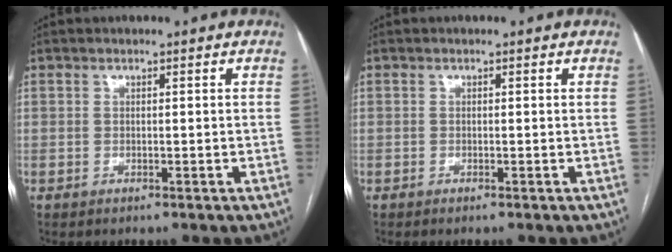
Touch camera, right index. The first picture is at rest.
{"total": 0.0}